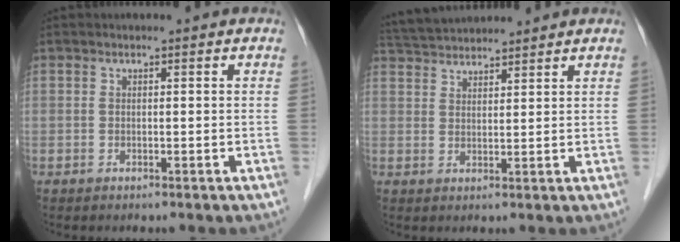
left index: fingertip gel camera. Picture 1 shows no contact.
{"total": 8.3, "force": [8.0, 0.9, 2.0], "torque": [-0.045, 0.038, 0.137]}